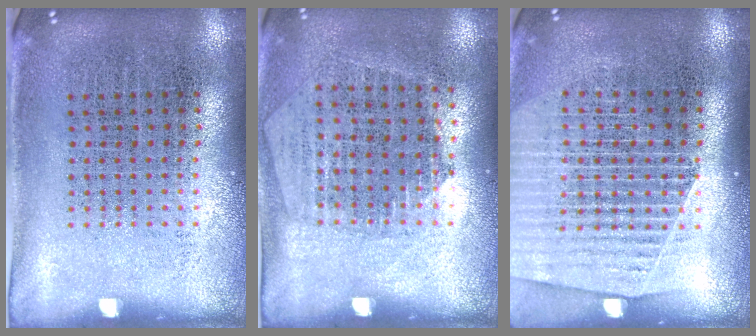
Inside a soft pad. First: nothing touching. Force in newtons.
{"total": 1.2, "press": 1.1, "slide": 0.5}
{"total": 1.7, "press": 1.6, "slide": 0.5}